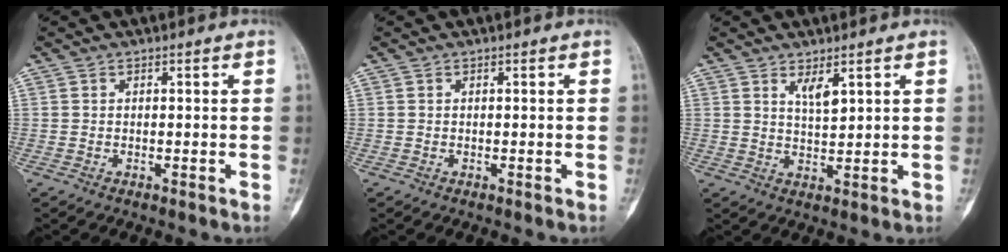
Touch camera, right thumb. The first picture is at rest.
{"total": 0.0}
{"total": 3.4, "force": [2.0, 1.1, 2.5], "torque": [-0.042, -0.019, 0.041]}